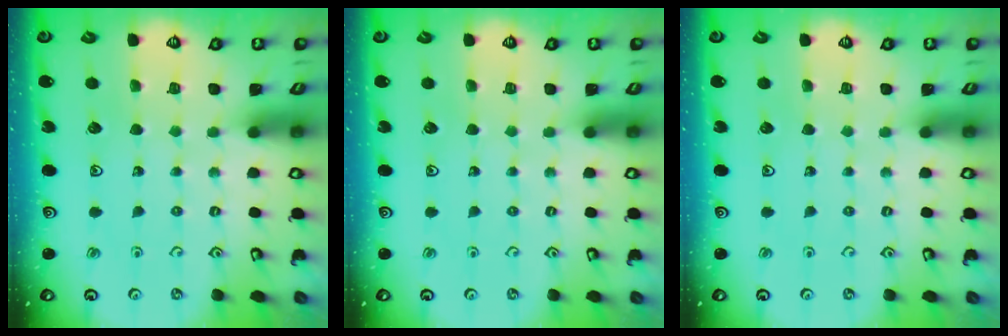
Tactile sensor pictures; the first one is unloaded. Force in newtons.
{"total": 0.0}
{"total": 0.0}